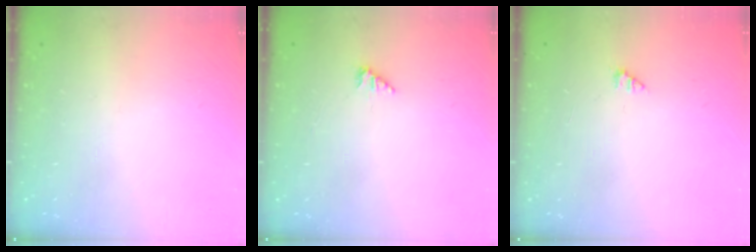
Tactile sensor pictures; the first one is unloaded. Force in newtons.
{"total": 1.7, "press": 1.7, "slide": 0.3}
{"total": 1.0, "press": 1.0, "slide": 0.2}